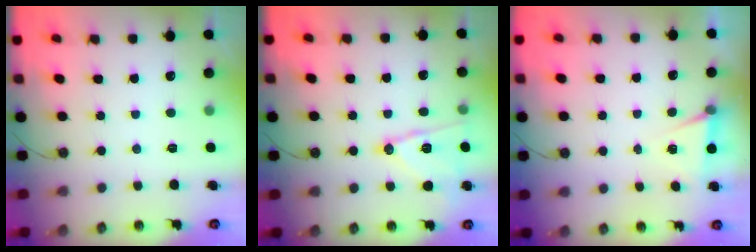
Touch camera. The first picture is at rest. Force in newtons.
{"total": 12.8, "press": 12.8, "slide": 0.7}
{"total": 4.9, "press": 2.1, "slide": 4.5}